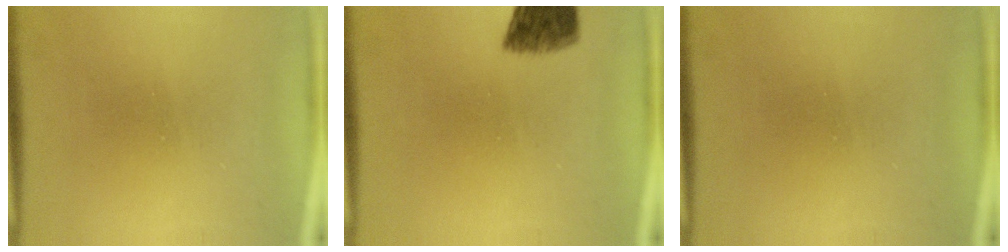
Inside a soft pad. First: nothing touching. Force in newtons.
{"total": 6.8}
{"total": 0.0}